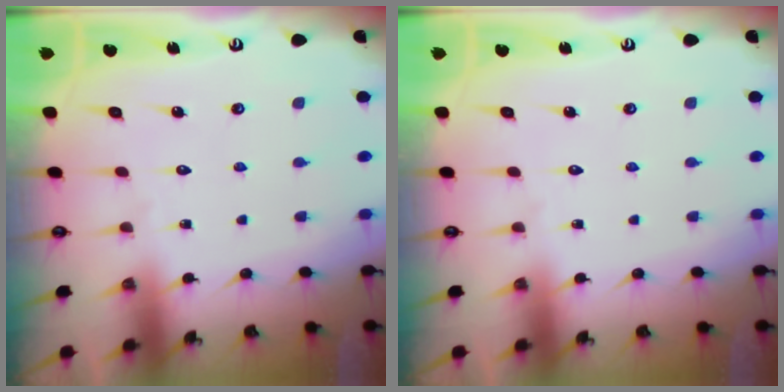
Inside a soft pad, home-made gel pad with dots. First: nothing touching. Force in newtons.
{"total": 0.0}